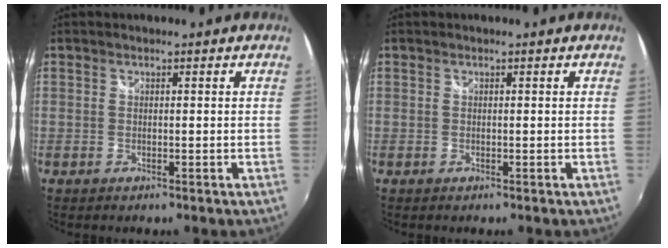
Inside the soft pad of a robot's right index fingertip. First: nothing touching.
{"total": 0.0}